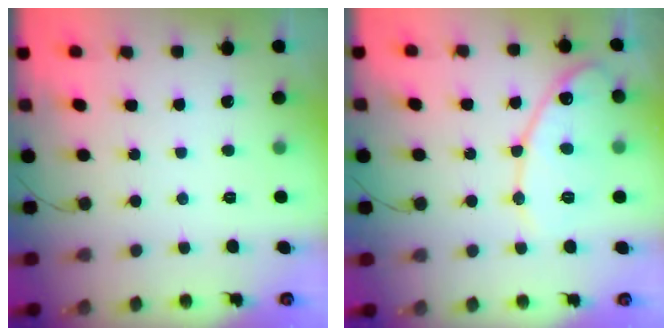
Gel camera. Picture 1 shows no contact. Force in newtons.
{"total": 12.9, "press": 12.9, "slide": 1.2}